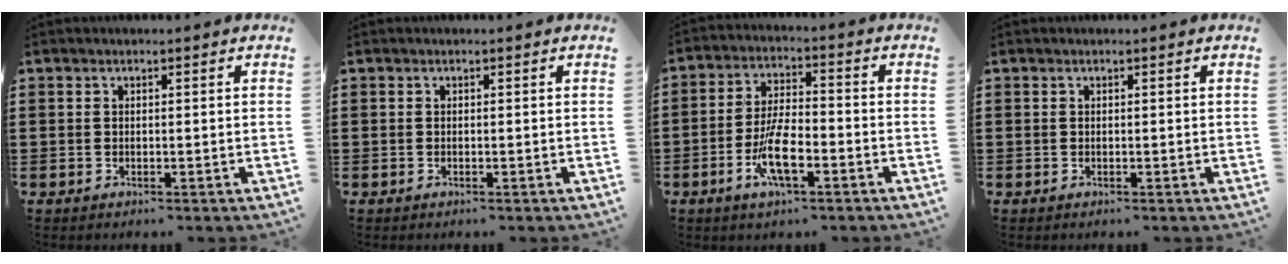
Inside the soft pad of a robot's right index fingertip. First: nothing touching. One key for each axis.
{"total": 0.0}
{"total": 7.9, "fx": -3.2, "fy": 2.7, "fz": 6.8, "tx": -0.149, "ty": -0.009, "tz": -0.063}
{"total": 0.0}